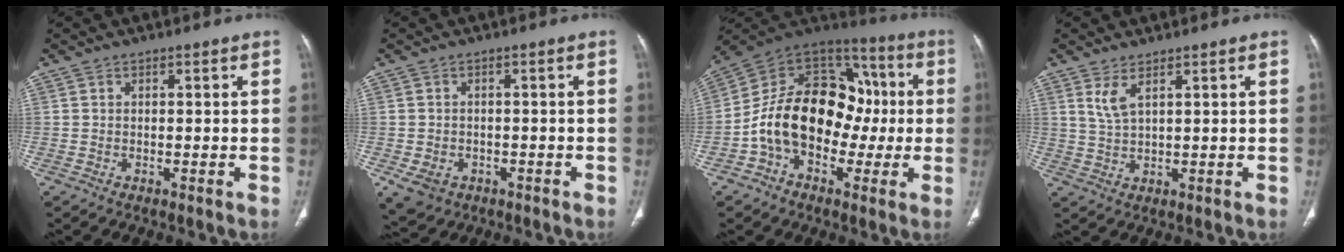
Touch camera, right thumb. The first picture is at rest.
{"total": 5.7, "force": [-2.5, 4.5, 2.5], "torque": [-0.046, 0.010, -0.026]}
{"total": 20.6, "force": [-2.5, 14.8, 14.1], "torque": [-0.197, 0.062, -0.047]}
{"total": 3.6, "force": [2.0, 1.0, 2.8], "torque": [-0.064, -0.012, 0.050]}